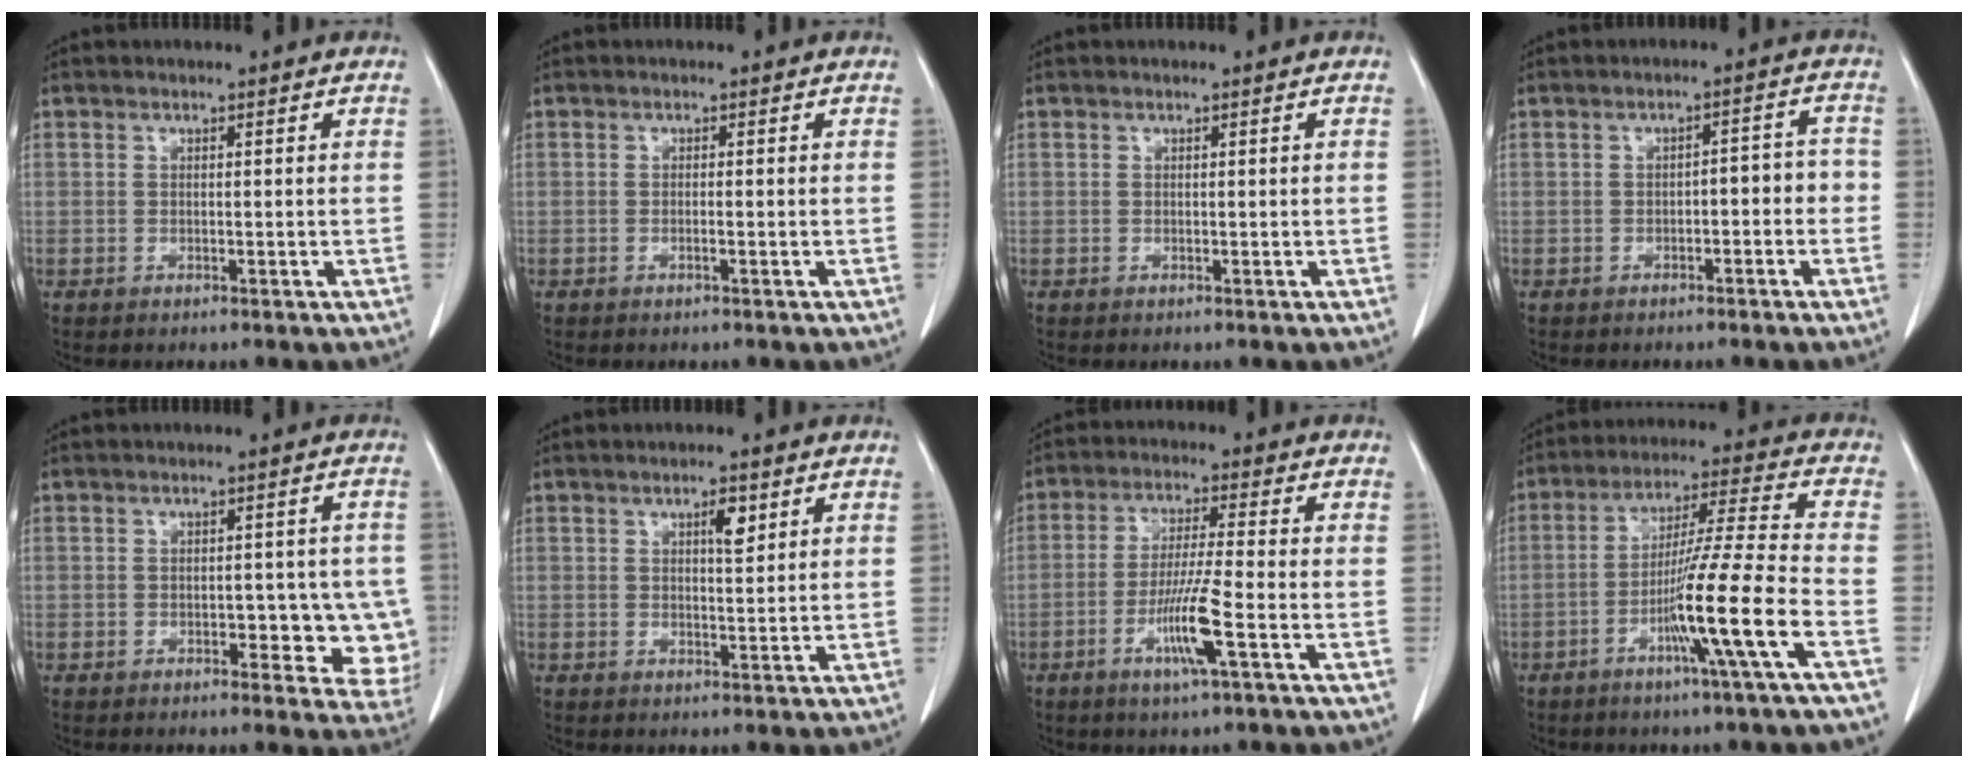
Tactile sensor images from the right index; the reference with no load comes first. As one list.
[{"total": 0.7, "force": [-0.3, -0.1, 0.6], "torque": [-0.011, 0.001, -0.005]}, {"total": 0.0}, {"total": 3.7, "force": [-1.3, 1.6, 3.1], "torque": [-0.039, 0.025, -0.015]}, {"total": 7.7, "force": [-1.9, 3.9, 6.3], "torque": [-0.051, 0.010, -0.020]}, {"total": 2.9, "force": [1.4, 0.7, 2.4], "torque": [-0.041, -0.003, 0.021]}, {"total": 8.1, "force": [-3.2, -0.5, 7.4], "torque": [-0.144, -0.013, -0.063]}, {"total": 12.8, "force": [-5.1, -2.1, 11.5], "torque": [-0.206, -0.008, -0.095]}]